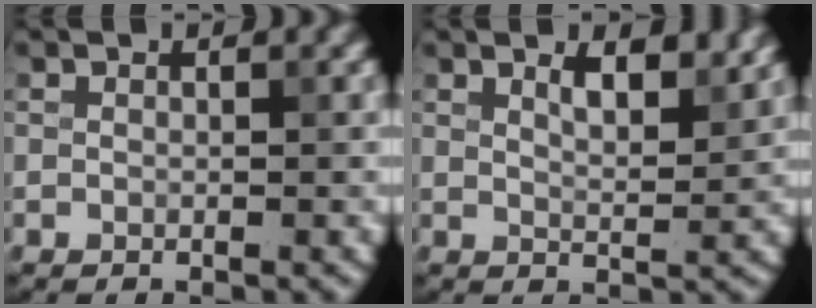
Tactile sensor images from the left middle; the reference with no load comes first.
{"total": 3.4, "force": [2.2, 1.0, 2.3], "torque": [-0.033, 0.000, 0.034]}